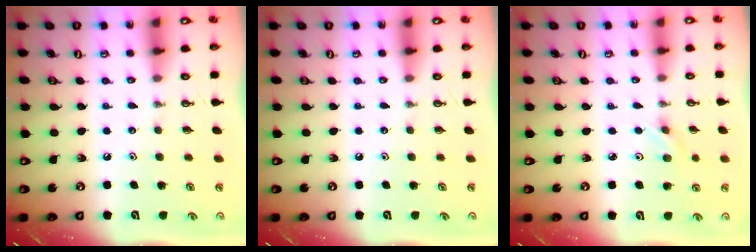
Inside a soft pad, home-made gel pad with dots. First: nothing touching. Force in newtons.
{"total": 0.0}
{"total": 2.9, "press": 2.6, "slide": 1.4}